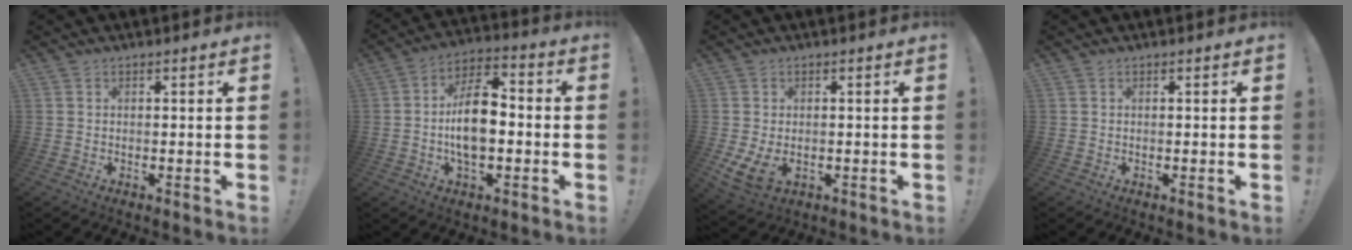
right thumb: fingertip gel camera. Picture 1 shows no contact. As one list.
[{"total": 13.7, "force": [-2.1, 7.4, 11.3], "torque": [-0.203, 0.016, -0.040]}, {"total": 5.6, "force": [0.0, 3.4, 4.4], "torque": [-0.080, -0.017, 0.004]}, {"total": 0.0}]